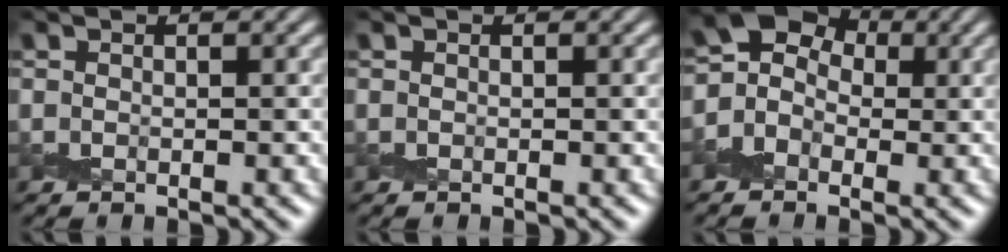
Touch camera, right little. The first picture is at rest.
{"total": 0.0}
{"total": 4.8, "force": [-0.6, 3.9, 2.8], "torque": [-0.034, 0.016, -0.017]}